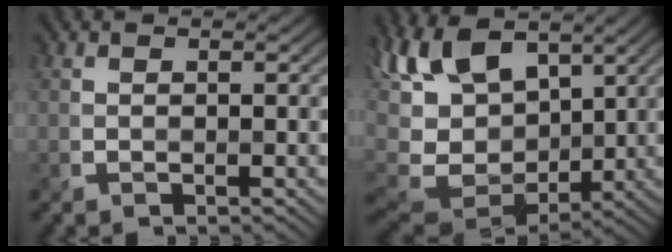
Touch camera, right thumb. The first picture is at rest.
{"total": 13.7, "force": [2.8, 7.9, 10.8], "torque": [-0.257, -0.001, 0.048]}